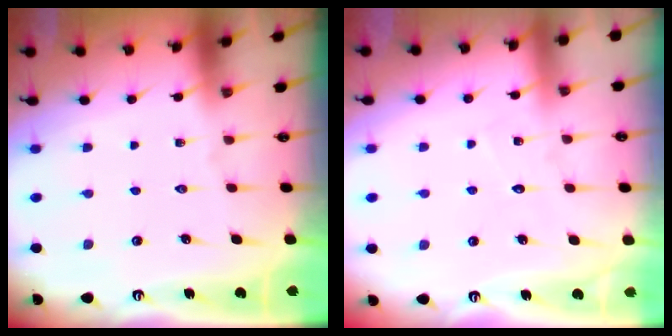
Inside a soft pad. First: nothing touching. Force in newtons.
{"total": 3.5, "press": 3.5, "slide": 0.4}